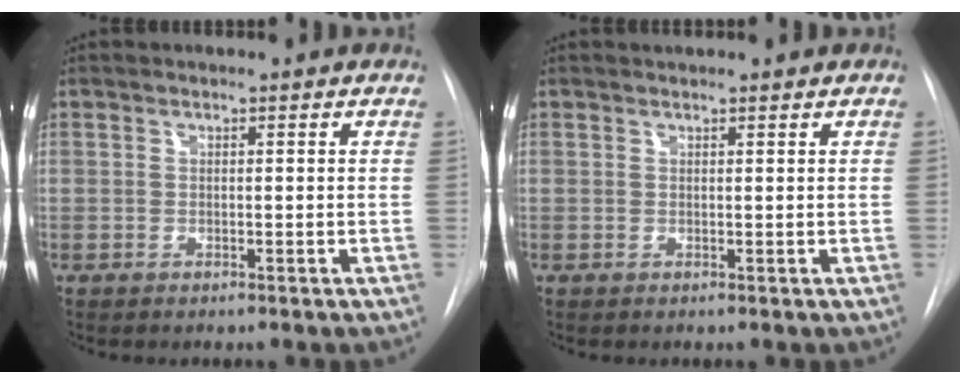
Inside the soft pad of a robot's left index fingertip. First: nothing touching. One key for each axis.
{"total": 2.3, "fx": 2.0, "fy": 0.4, "fz": 0.9, "tx": -0.012, "ty": 0.017, "tz": 0.025}